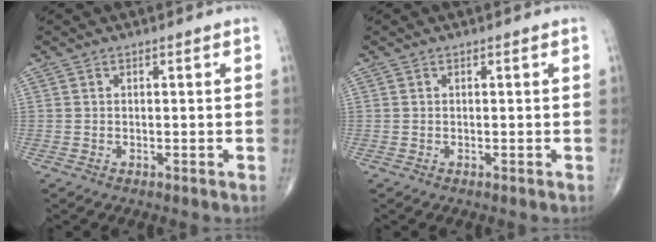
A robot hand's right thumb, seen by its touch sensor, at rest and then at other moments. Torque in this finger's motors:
{"motor_torque": [0.00, 0.00, 0.00, 0.00, 0.00]}